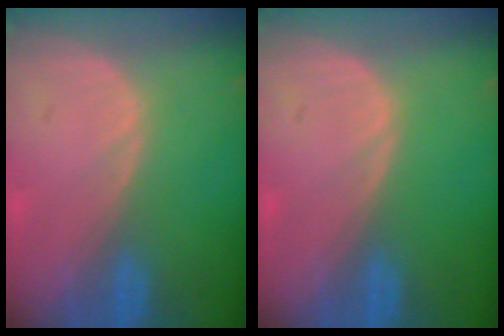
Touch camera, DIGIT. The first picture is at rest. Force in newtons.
{"total": 0.0}